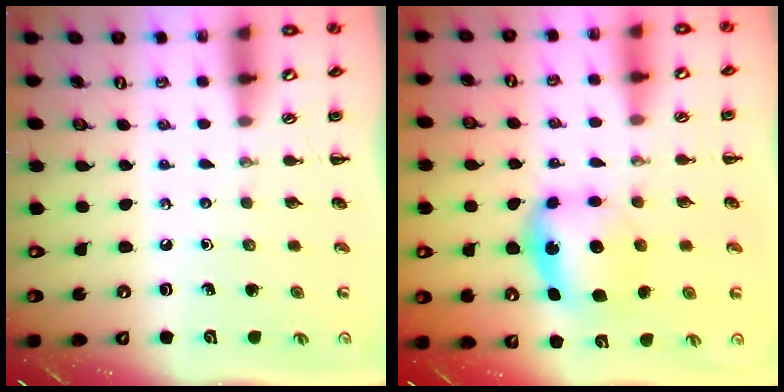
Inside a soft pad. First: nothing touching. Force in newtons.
{"total": 6.0, "press": 6.0, "slide": 0.6}